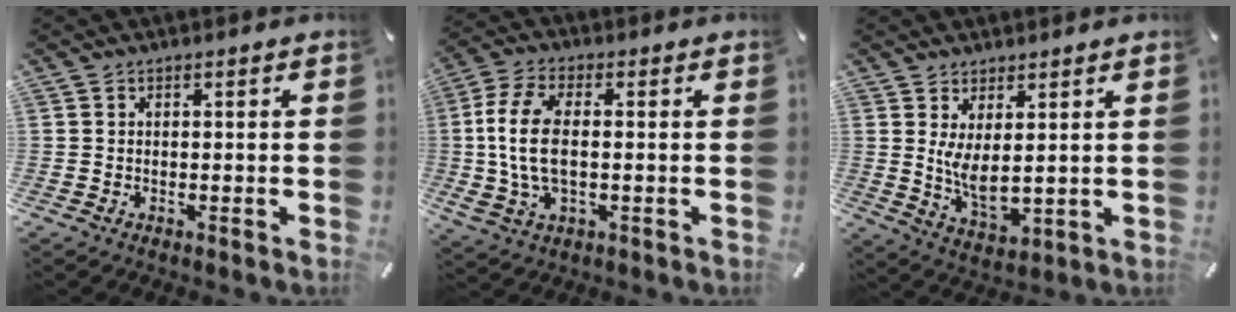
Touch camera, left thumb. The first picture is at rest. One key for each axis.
{"total": 11.2, "fx": 0.4, "fy": 5.6, "fz": 9.8, "tx": -0.219, "ty": -0.007, "tz": 0.005}
{"total": 6.7, "fx": 2.6, "fy": 2.9, "fz": 5.4, "tx": -0.118, "ty": -0.023, "tz": 0.046}